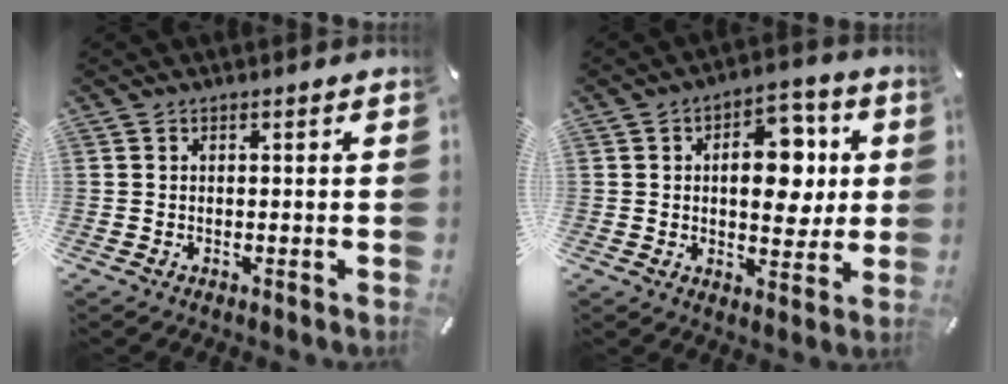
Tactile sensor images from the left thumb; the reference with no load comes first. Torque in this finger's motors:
{"motor_torque": [0.56, 0.88, 0.09, -0.09, 0.12]}